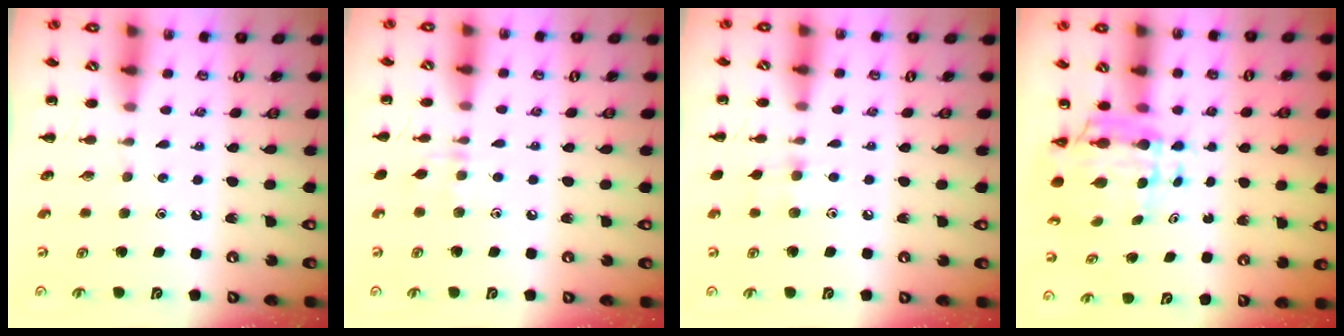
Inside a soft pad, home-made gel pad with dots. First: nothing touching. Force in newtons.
{"total": 5.8, "press": 5.4, "slide": 1.9}
{"total": 6.6, "press": 6.3, "slide": 2.0}
{"total": 6.6, "press": 6.2, "slide": 2.1}